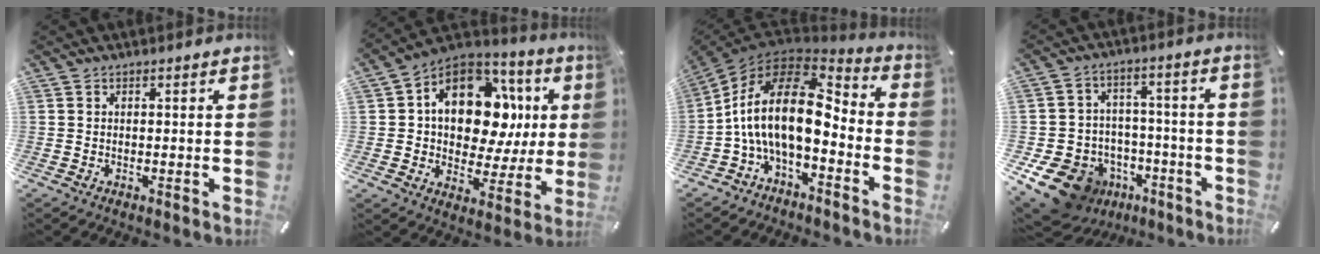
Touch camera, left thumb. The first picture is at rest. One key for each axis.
{"total": 17.0, "fx": 4.7, "fy": 12.0, "fz": 11.2, "tx": -0.170, "ty": -0.030, "tz": 0.085}
{"total": 19.1, "fx": -0.5, "fy": 10.5, "fz": 16.0, "tx": -0.348, "ty": -0.002, "tz": -0.011}
{"total": 14.4, "fx": -8.0, "fy": 10.6, "fz": 5.7, "tx": -0.110, "ty": 0.051, "tz": -0.125}